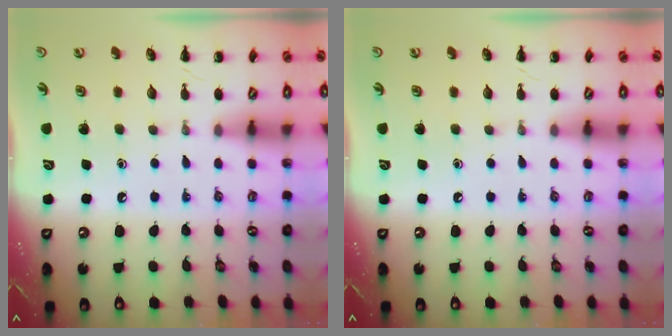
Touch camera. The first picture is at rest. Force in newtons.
{"total": 0.0}